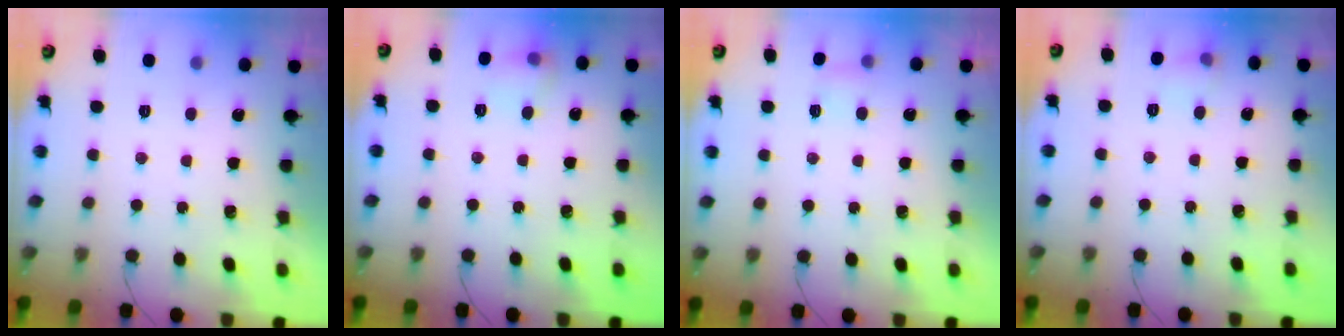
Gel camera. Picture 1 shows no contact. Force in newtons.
{"total": 7.2, "press": 7.1, "slide": 1.4}
{"total": 6.8, "press": 2.7, "slide": 6.3}
{"total": 5.7, "press": 5.4, "slide": 1.8}